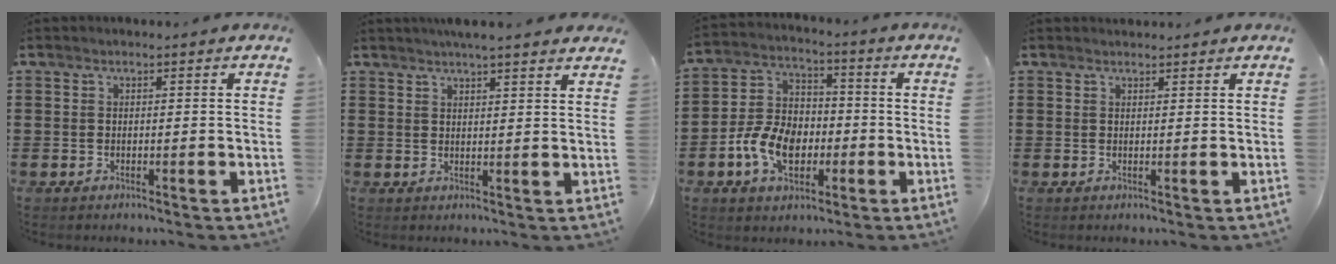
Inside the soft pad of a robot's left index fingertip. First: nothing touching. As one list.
[{"total": 3.4, "force": [3.1, -0.2, 1.2], "torque": [-0.032, -0.003, 0.058]}, {"total": 8.9, "force": [-3.0, 6.0, 5.9], "torque": [-0.146, 0.008, -0.061]}, {"total": 0.9, "force": [0.9, 0.2, 0.0], "torque": [-0.002, 0.000, 0.018]}]